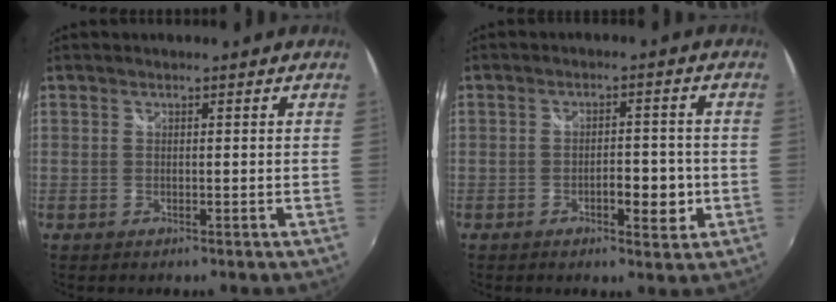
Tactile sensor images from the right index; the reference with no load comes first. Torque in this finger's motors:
{"motor_torque": [0.15, 0.14, 0.15, 0.02]}